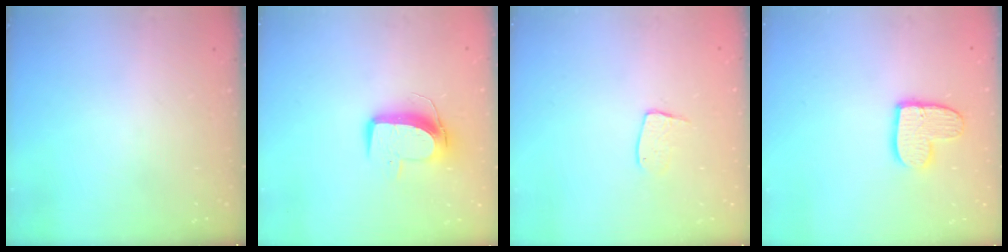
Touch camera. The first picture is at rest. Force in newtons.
{"total": 10.3, "press": 10.3, "slide": 0.7}
{"total": 7.4, "press": 7.4, "slide": 0.4}
{"total": 10.7, "press": 10.7, "slide": 0.8}